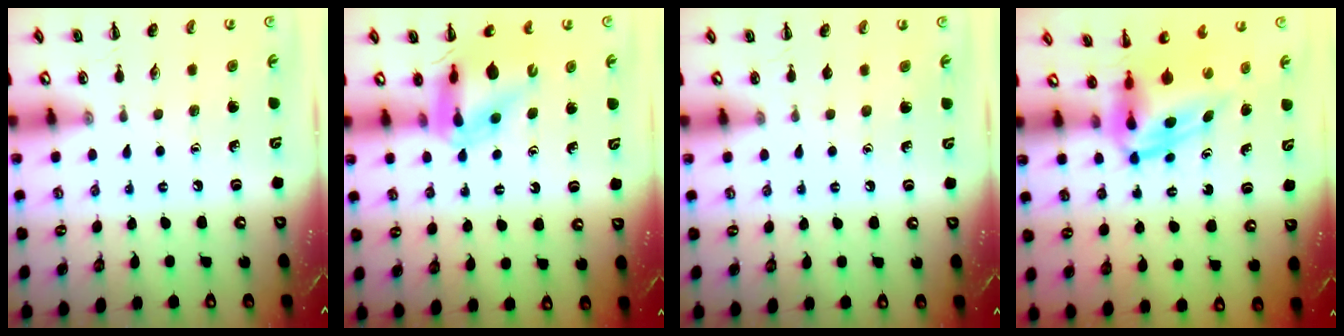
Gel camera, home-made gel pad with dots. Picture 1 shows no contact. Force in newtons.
{"total": 12.4, "press": 11.9, "slide": 3.5}
{"total": 0.6, "press": 0.6, "slide": 0.0}
{"total": 5.0, "press": 4.9, "slide": 0.9}